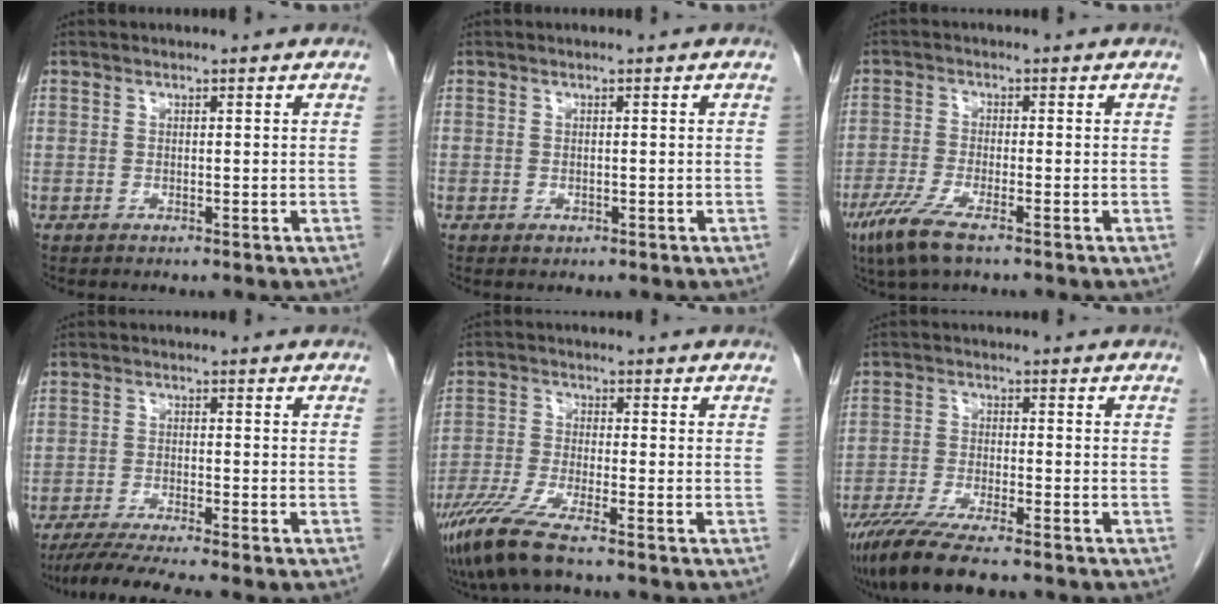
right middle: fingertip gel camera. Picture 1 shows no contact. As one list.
[{"total": 0.6, "force": [-0.3, 0.5, 0.3], "torque": [-0.006, 0.000, -0.001]}, {"total": 6.1, "force": [-3.9, 0.9, 4.6], "torque": [-0.103, -0.017, -0.072]}, {"total": 7.5, "force": [-6.2, -0.7, 4.1], "torque": [-0.064, -0.021, -0.103]}, {"total": 7.6, "force": [-5.5, 0.3, 5.3], "torque": [-0.113, -0.024, -0.108]}, {"total": 11.1, "force": [-8.9, 1.5, 6.5], "torque": [-0.108, -0.026, -0.146]}]